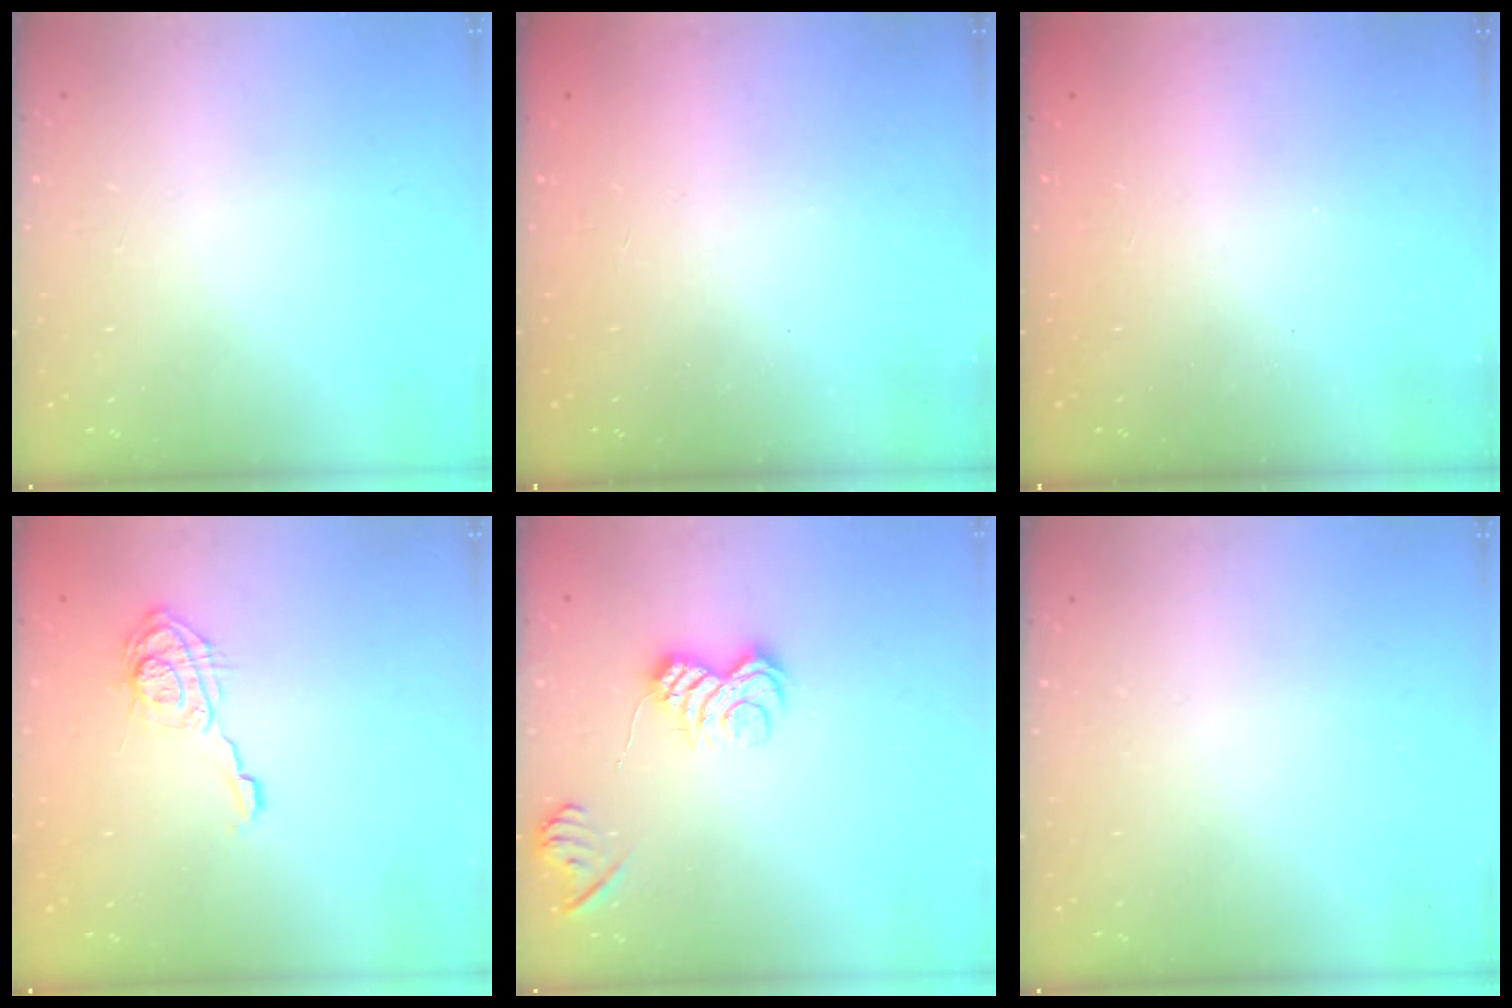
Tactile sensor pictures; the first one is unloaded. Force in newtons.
{"total": 2.3, "press": 2.2, "slide": 0.8}
{"total": 2.4, "press": 2.3, "slide": 0.8}
{"total": 11.8, "press": 11.8, "slide": 0.4}
{"total": 8.3, "press": 8.3, "slide": 0.9}
{"total": 0.0}